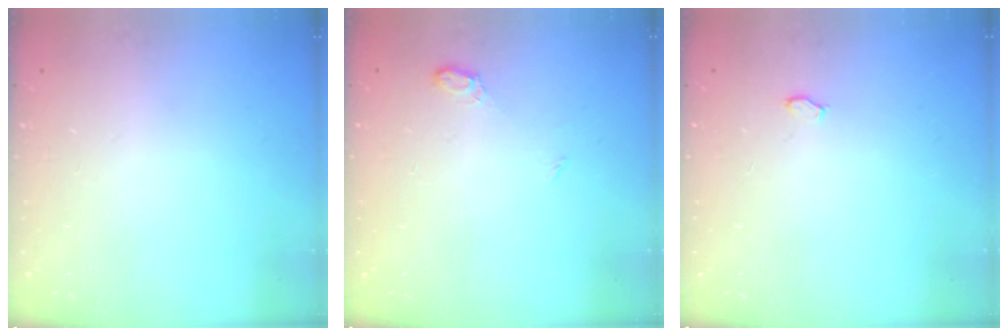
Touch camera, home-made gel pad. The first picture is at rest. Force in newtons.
{"total": 5.5, "press": 5.5, "slide": 0.7}
{"total": 3.7, "press": 2.7, "slide": 2.5}